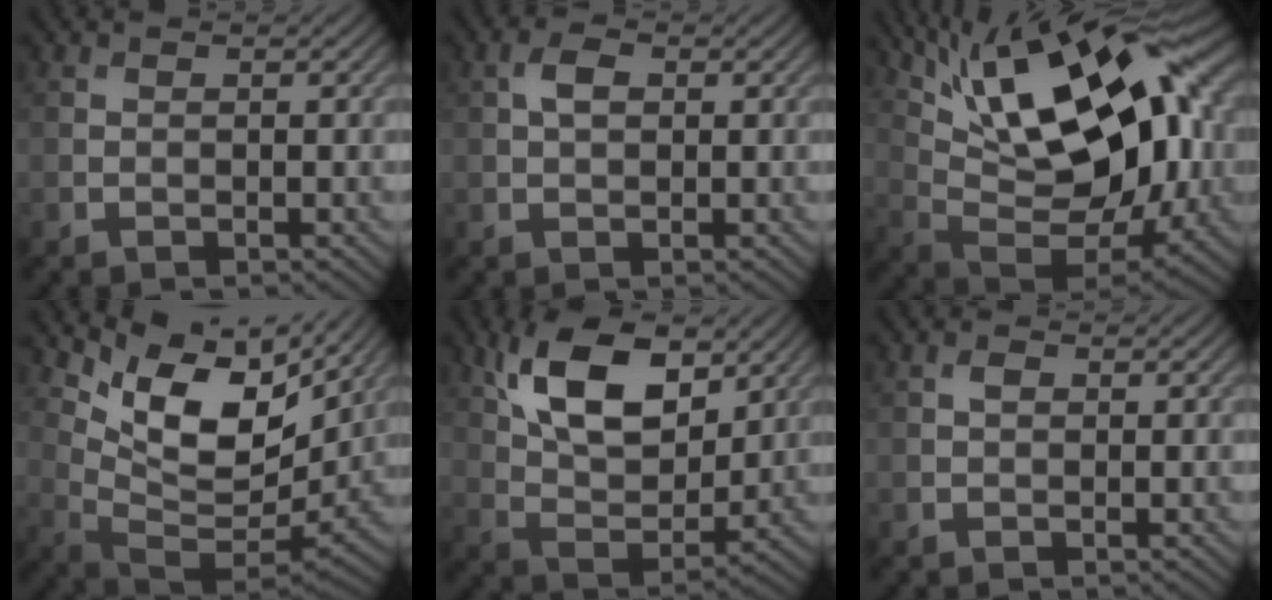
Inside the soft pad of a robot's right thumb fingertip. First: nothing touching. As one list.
[{"total": 2.3, "force": [0.5, 1.4, 1.7], "torque": [-0.035, 0.004, 0.005]}, {"total": 20.3, "force": [7.8, 9.1, 16.4], "torque": [-0.268, 0.046, 0.114]}, {"total": 11.4, "force": [6.3, 5.6, 7.7], "torque": [-0.156, -0.006, 0.124]}, {"total": 12.9, "force": [6.2, 6.6, 9.1], "torque": [-0.180, 0.005, 0.116]}, {"total": 0.8, "force": [0.2, 0.6, 0.5], "torque": [-0.011, 0.000, 0.002]}]